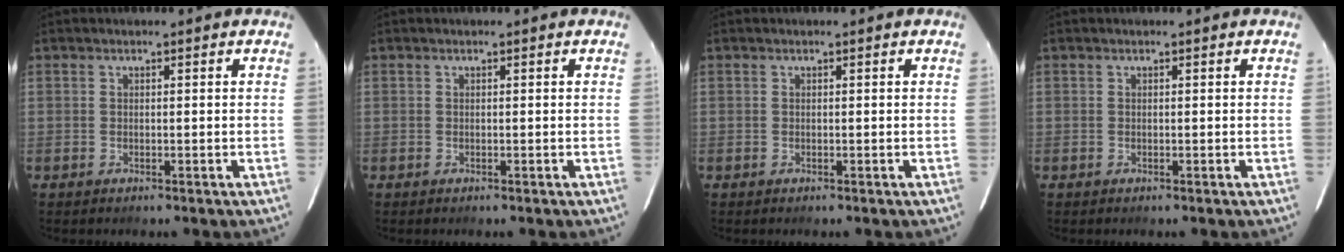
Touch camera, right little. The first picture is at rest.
{"total": 0.0}
{"total": 0.0}
{"total": 0.0}